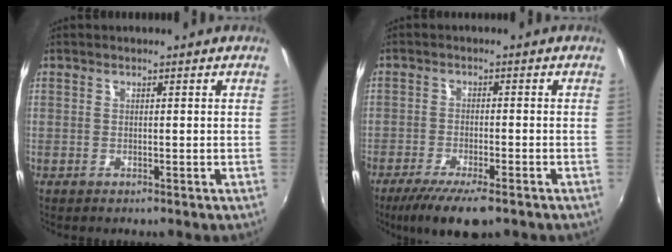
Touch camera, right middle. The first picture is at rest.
{"total": 9.4, "force": [-6.8, 2.2, 6.1], "torque": [-0.135, -0.030, -0.115]}